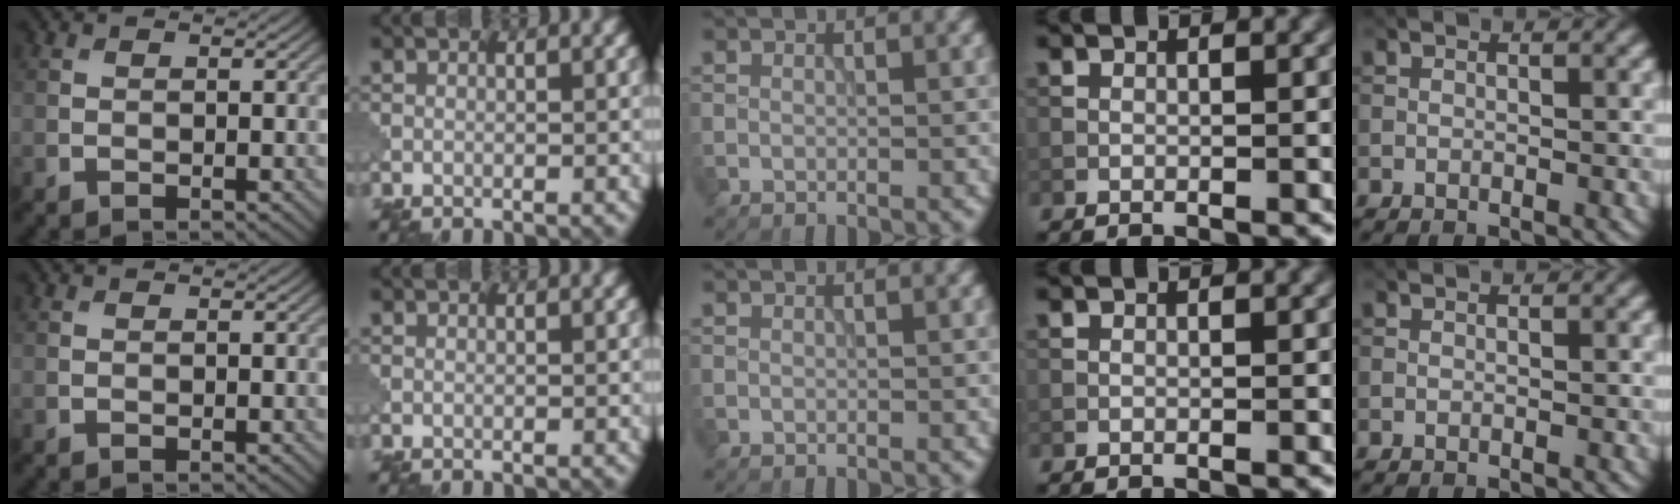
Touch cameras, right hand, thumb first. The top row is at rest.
{}